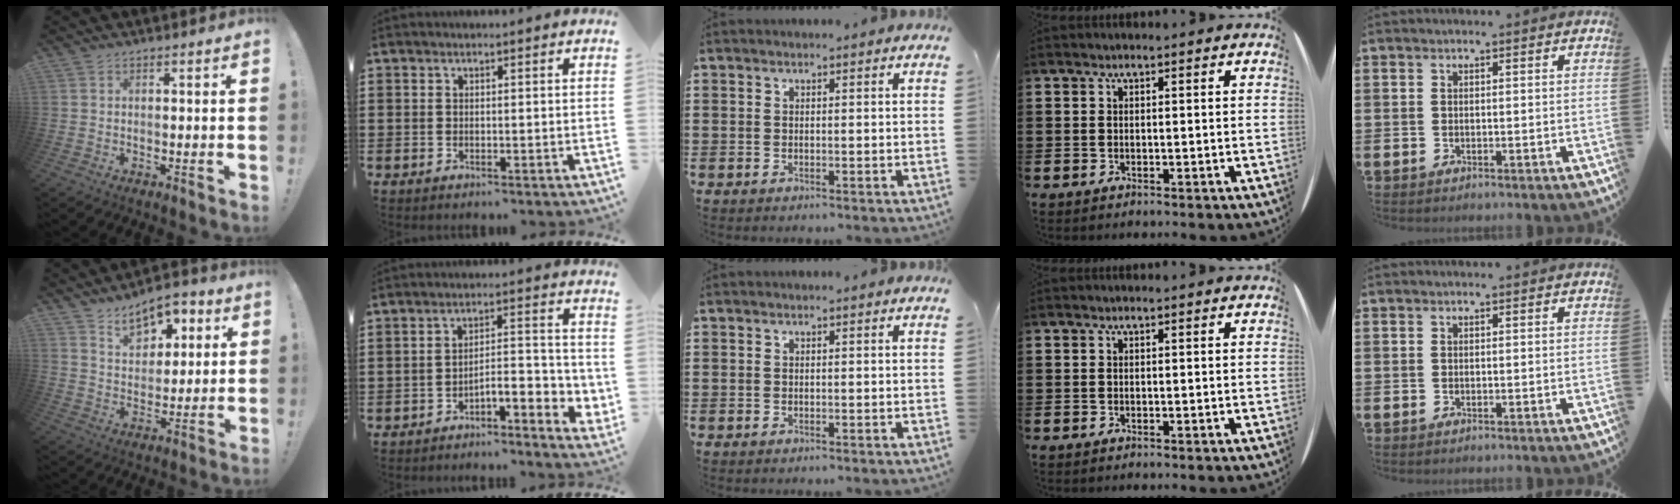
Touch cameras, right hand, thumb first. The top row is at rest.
{"thumb": {"total": 10.0, "force": [6.5, 6.0, 4.5], "torque": [-0.061, -0.038, 0.121]}, "index": {"total": 4.0, "force": [-3.1, 1.0, 2.3], "torque": [-0.042, 0.002, -0.065]}}